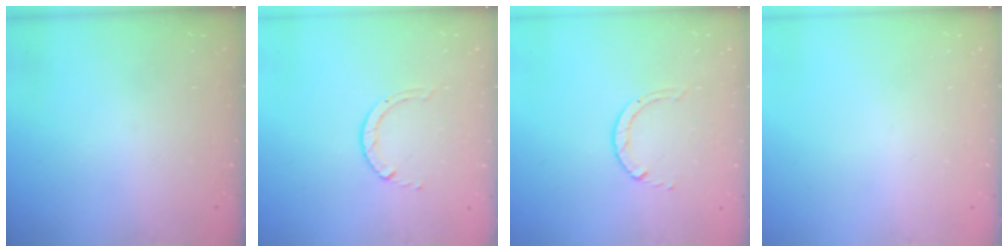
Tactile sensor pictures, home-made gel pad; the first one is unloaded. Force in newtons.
{"total": 1.4, "press": 1.4, "slide": 0.1}
{"total": 1.4, "press": 1.4, "slide": 0.1}
{"total": 0.0}